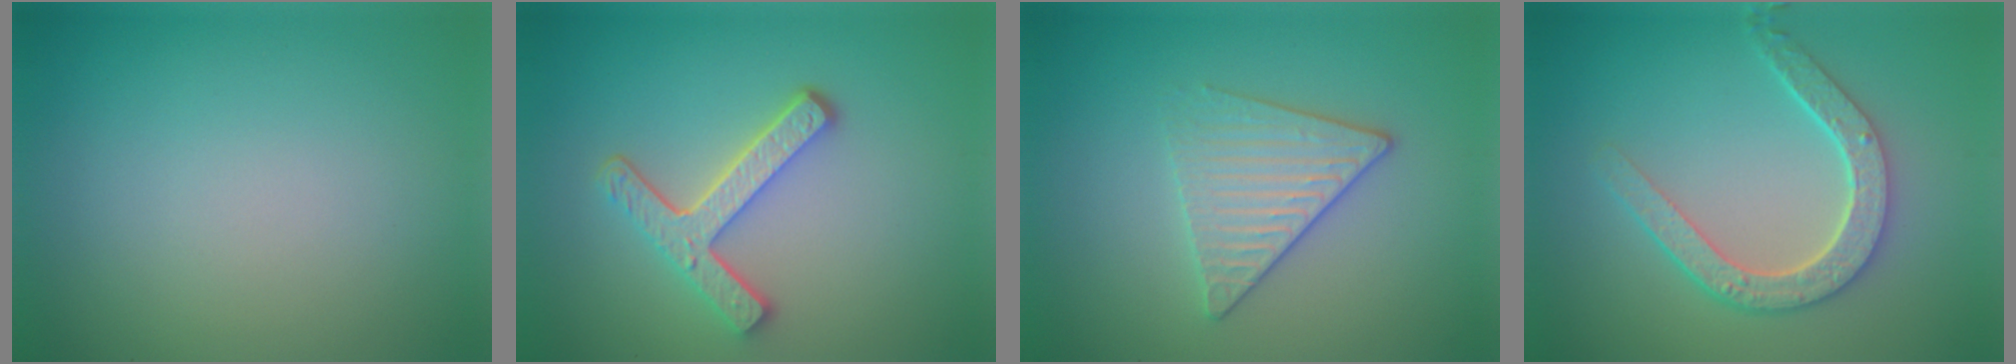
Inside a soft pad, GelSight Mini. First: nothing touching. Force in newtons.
{"total": 4.3, "press": 3.3, "slide": 2.7}
{"total": 3.4, "press": 3.1, "slide": 1.3}
{"total": 4.5, "press": 3.5, "slide": 2.7}